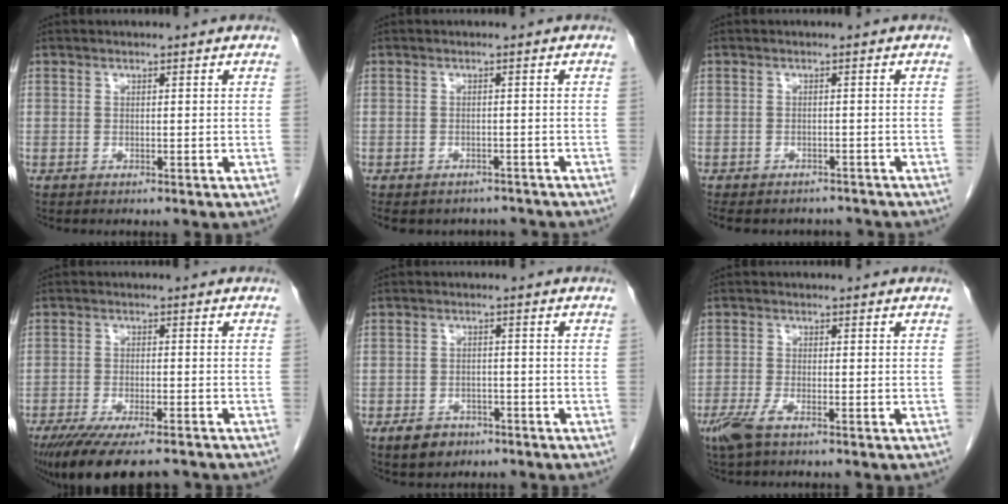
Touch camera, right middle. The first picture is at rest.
{"total": 8.2, "force": [-6.9, 4.1, 1.5], "torque": [-0.027, 0.002, -0.082]}
{"total": 8.7, "force": [-7.7, 3.4, 2.1], "torque": [-0.038, 0.003, -0.093]}
{"total": 13.7, "force": [-11.0, 3.0, 7.6], "torque": [-0.134, -0.027, -0.166]}
{"total": 3.9, "force": [-2.5, 2.6, 1.6], "torque": [-0.027, 0.004, -0.032]}
{"total": 3.8, "force": [-2.4, 0.9, 2.8], "torque": [-0.065, -0.009, -0.047]}